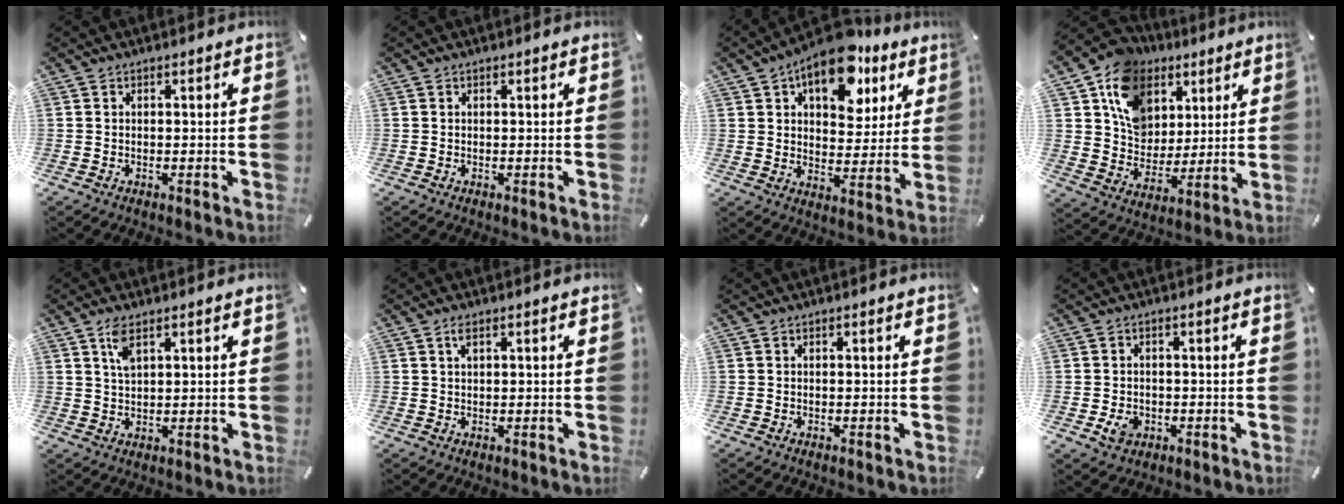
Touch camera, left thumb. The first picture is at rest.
{"total": 0.0}
{"total": 14.8, "force": [8.8, 8.5, 8.3], "torque": [-0.111, -0.046, 0.151]}
{"total": 13.9, "force": [6.3, 11.4, 4.8], "torque": [-0.089, -0.036, 0.122]}
{"total": 4.2, "force": [2.3, 1.7, 3.1], "torque": [-0.069, 0.002, 0.041]}
{"total": 1.7, "force": [0.9, 0.7, 1.2], "torque": [-0.027, 0.001, 0.016]}
{"total": 0.0}
{"total": 4.2, "force": [-1.1, 3.4, 2.1], "torque": [-0.023, -0.002, -0.021]}